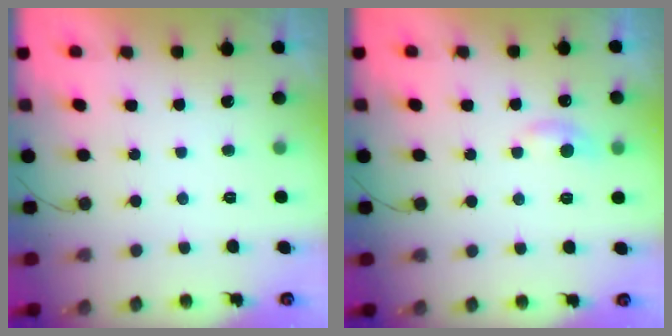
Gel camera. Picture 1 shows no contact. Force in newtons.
{"total": 5.4, "press": 5.4, "slide": 0.6}